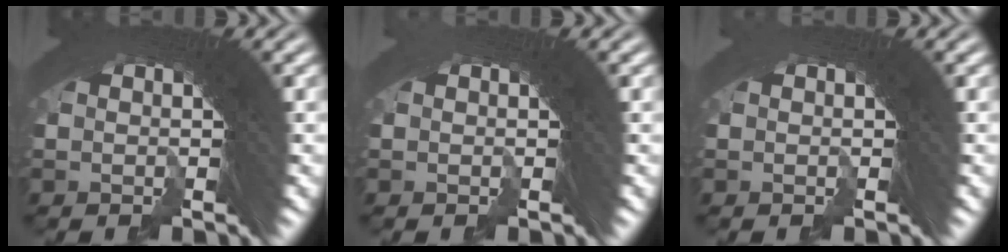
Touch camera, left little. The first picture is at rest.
{"total": 1.9, "force": [-0.4, -1.1, -1.5], "torque": [0.024, -0.006, -0.003]}
{"total": 1.2, "force": [-0.2, -0.7, -0.9], "torque": [0.016, -0.004, -0.001]}